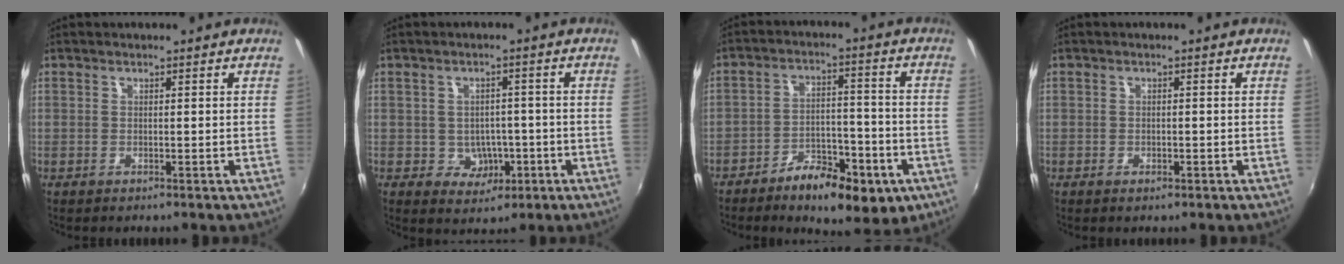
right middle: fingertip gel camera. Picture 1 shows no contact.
{"total": 5.0, "force": [-1.4, 4.5, 1.8], "torque": [-0.040, 0.011, -0.005]}
{"total": 13.2, "force": [-7.7, 5.7, 9.1], "torque": [-0.155, 0.001, -0.108]}
{"total": 1.1, "force": [-0.6, 0.8, 0.5], "torque": [-0.008, -0.002, -0.010]}